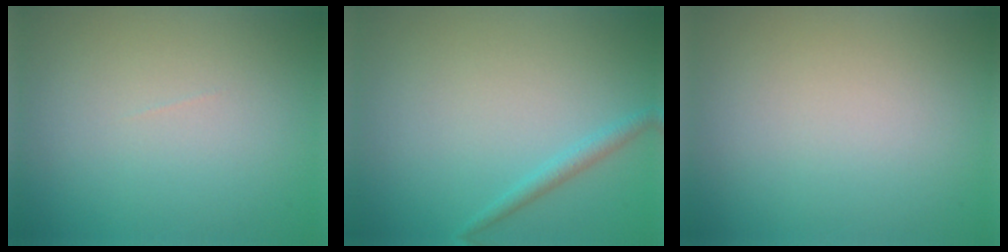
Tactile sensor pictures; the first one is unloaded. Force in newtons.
{"total": 1.3, "press": 1.3, "slide": 0.1}
{"total": 0.0}